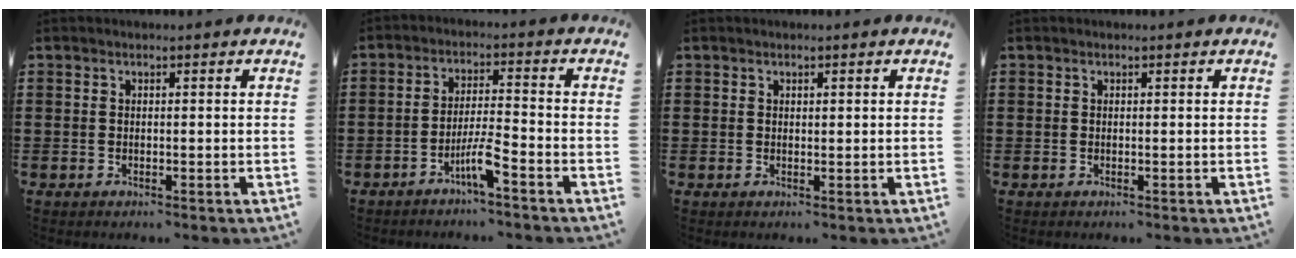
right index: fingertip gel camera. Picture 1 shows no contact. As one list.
[{"total": 4.9, "force": [-3.3, 0.2, 3.6], "torque": [-0.076, -0.006, -0.063]}, {"total": 0.5, "force": [0.3, 0.3, 0.3], "torque": [-0.005, 0.003, 0.006]}, {"total": 0.0}]